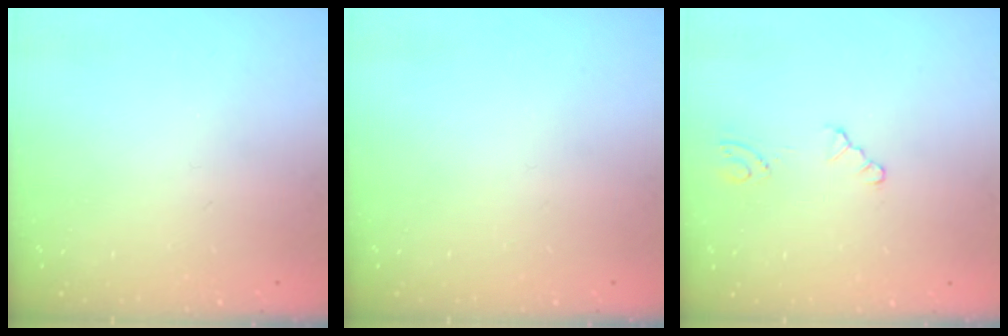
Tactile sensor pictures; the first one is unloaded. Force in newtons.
{"total": 0.0}
{"total": 2.1, "press": 2.1, "slide": 0.3}